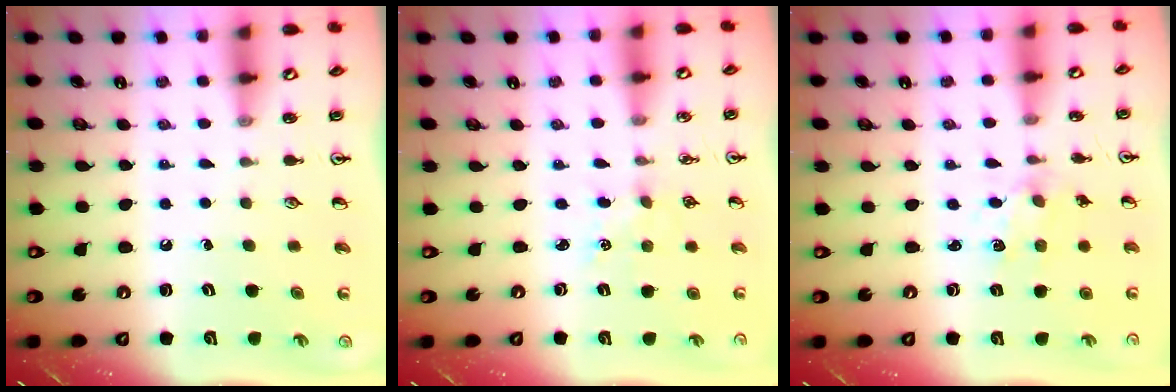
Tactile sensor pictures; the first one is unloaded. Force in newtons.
{"total": 2.7, "press": 2.7, "slide": 0.4}
{"total": 2.0, "press": 2.0, "slide": 0.5}